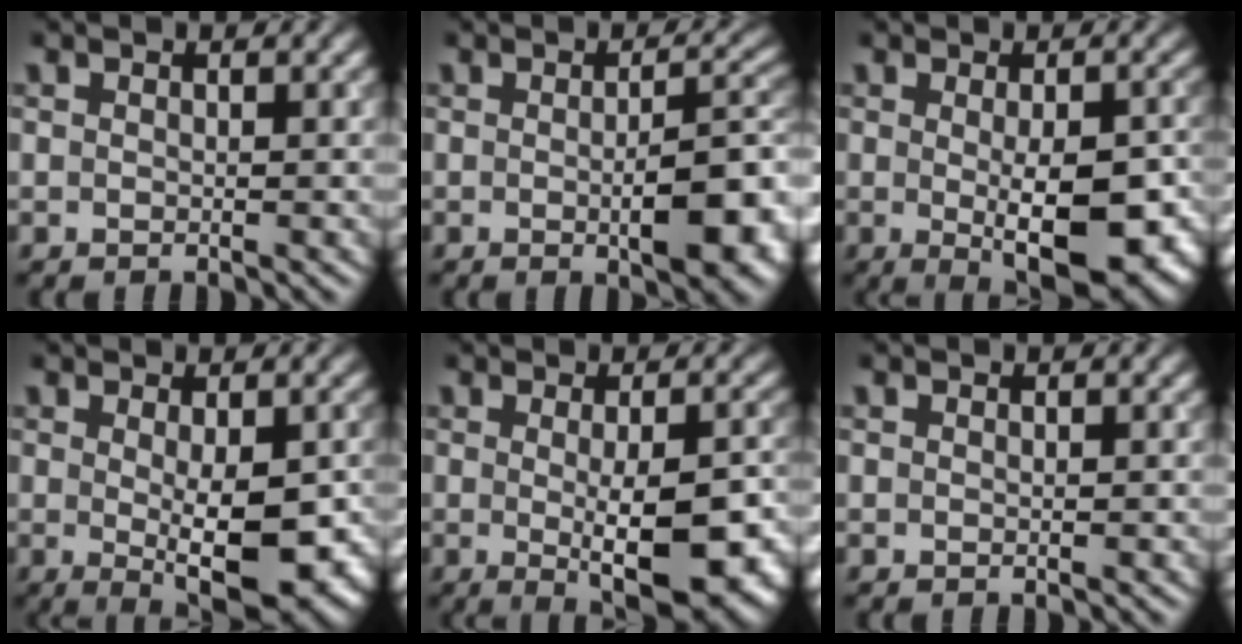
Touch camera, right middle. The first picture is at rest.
{"total": 7.0, "force": [-1.5, 2.3, 6.5], "torque": [-0.090, -0.012, -0.016]}
{"total": 8.6, "force": [-1.8, 3.2, 7.7], "torque": [-0.113, -0.025, -0.015]}
{"total": 7.6, "force": [-1.1, 2.8, 7.0], "torque": [-0.107, -0.019, -0.007]}
{"total": 8.7, "force": [-1.6, 2.8, 8.0], "torque": [-0.114, -0.022, -0.014]}
{"total": 0.0}